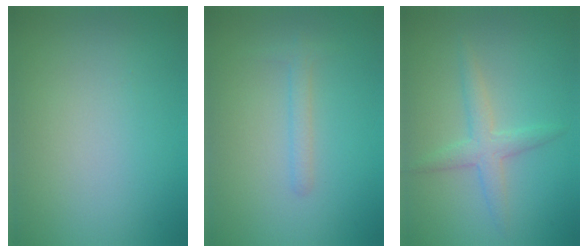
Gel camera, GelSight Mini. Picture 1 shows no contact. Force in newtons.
{"total": 1.3, "press": 1.3, "slide": 0.1}
{"total": 2.5, "press": 2.5, "slide": 0.1}